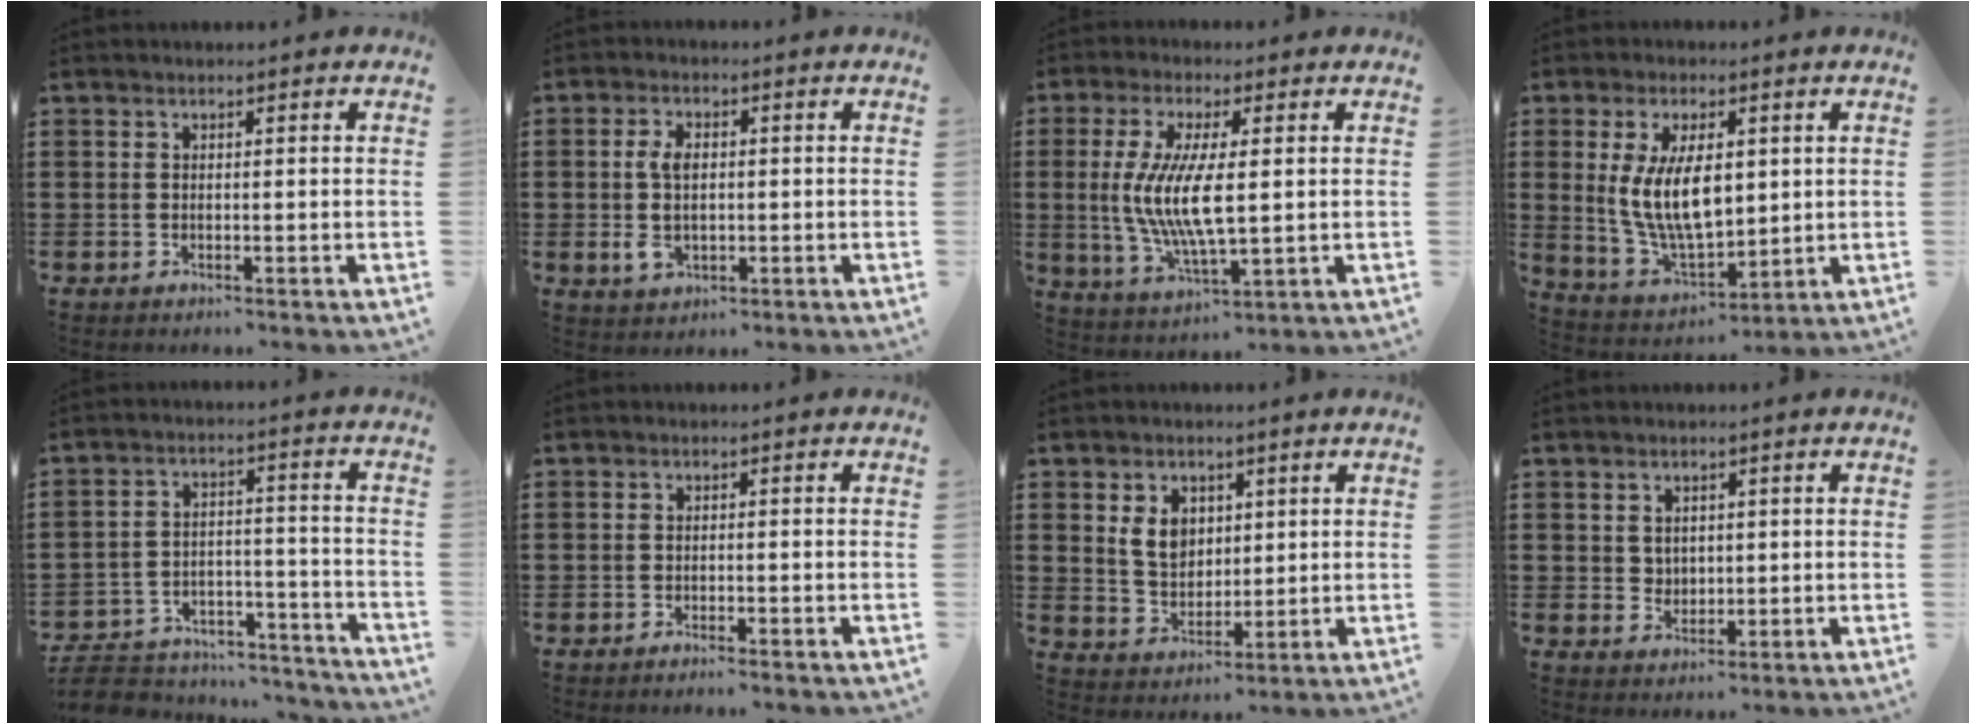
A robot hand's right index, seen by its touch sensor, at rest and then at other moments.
{"total": 5.0, "force": [-0.3, 2.9, 4.1], "torque": [-0.093, 0.003, -0.010]}
{"total": 9.2, "force": [0.5, 2.7, 8.7], "torque": [-0.191, -0.009, 0.003]}
{"total": 10.5, "force": [1.6, 5.1, 9.0], "torque": [-0.185, 0.000, 0.026]}
{"total": 6.6, "force": [-6.3, 1.5, 1.3], "torque": [-0.038, 0.010, -0.128]}
{"total": 1.0, "force": [-0.9, -0.1, 0.3], "torque": [-0.008, -0.002, -0.018]}
{"total": 5.5, "force": [1.7, 4.2, 3.2], "torque": [-0.072, 0.009, 0.029]}
{"total": 2.1, "force": [1.1, 1.7, 0.5], "torque": [-0.015, 0.007, 0.021]}